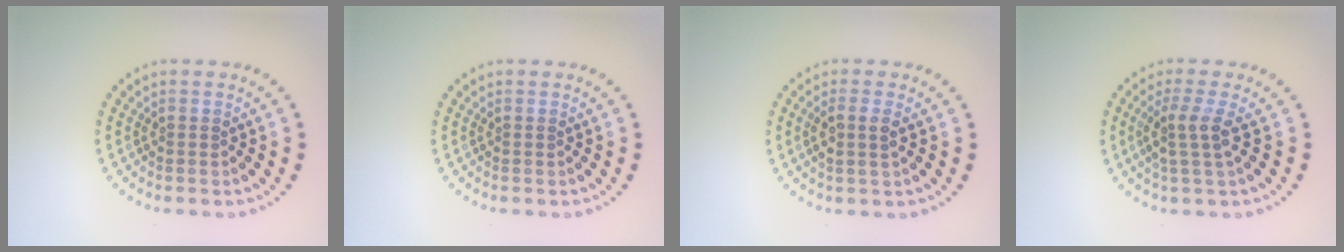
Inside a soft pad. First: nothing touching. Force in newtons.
{"total": 0.0}
{"total": 1.9, "press": 1.7, "slide": 0.9}
{"total": 2.6, "press": 2.0, "slide": 1.8}